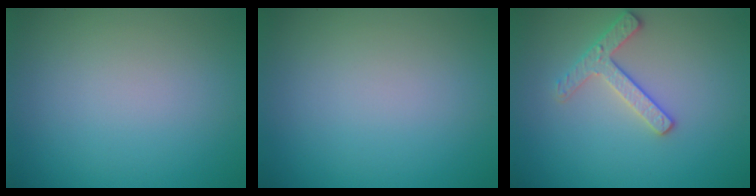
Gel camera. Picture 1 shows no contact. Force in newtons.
{"total": 0.0}
{"total": 2.5, "press": 2.4, "slide": 0.3}